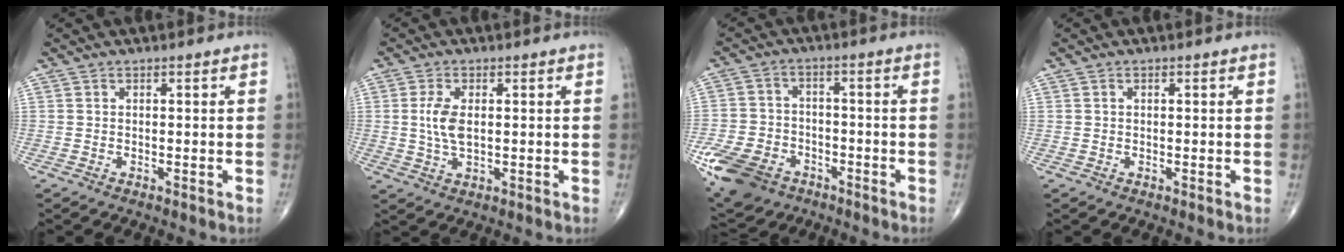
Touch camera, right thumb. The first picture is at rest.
{"total": 5.2, "force": [0.6, 2.6, 4.5], "torque": [-0.098, -0.003, 0.012]}
{"total": 13.3, "force": [-6.8, 9.3, 6.5], "torque": [-0.125, 0.023, -0.116]}
{"total": 0.0}